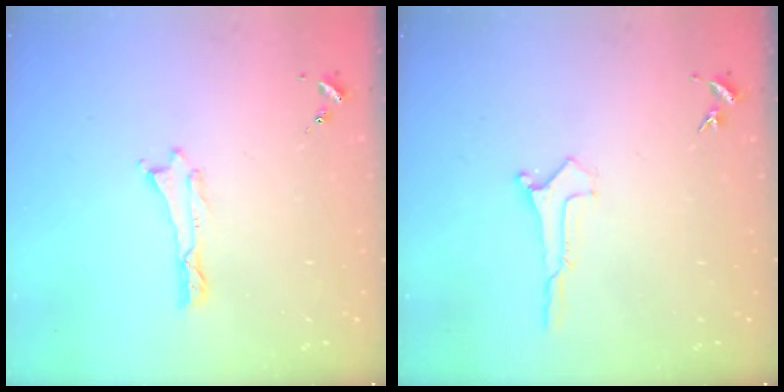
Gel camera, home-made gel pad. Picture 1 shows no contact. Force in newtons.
{"total": 0.0}